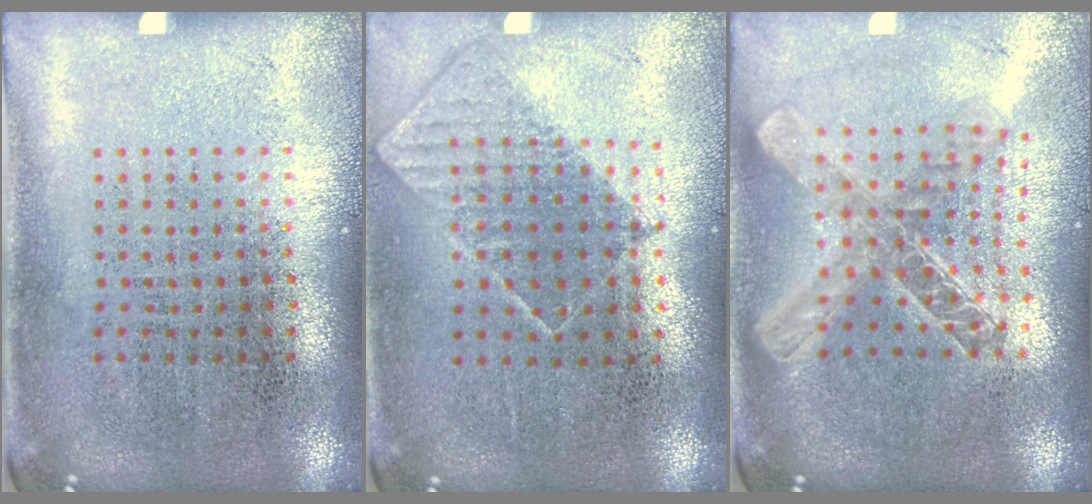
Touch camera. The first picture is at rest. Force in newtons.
{"total": 0.8, "press": 0.7, "slide": 0.3}
{"total": 2.1, "press": 1.7, "slide": 1.2}